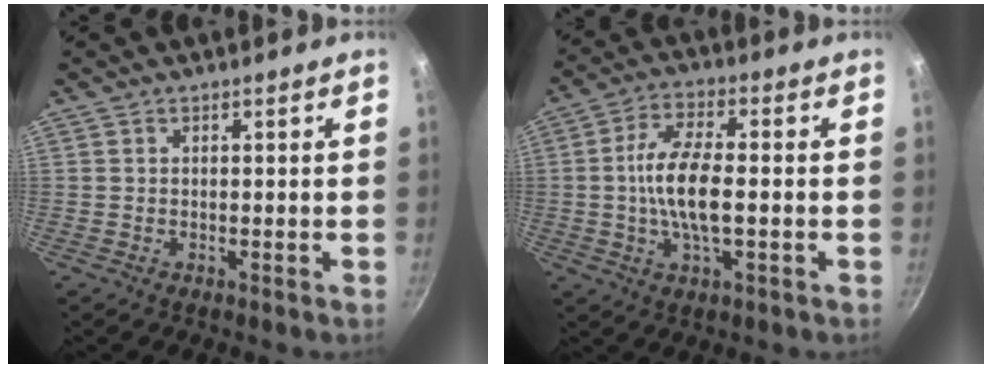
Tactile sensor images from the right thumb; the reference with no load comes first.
{"total": 10.6, "force": [-0.7, 4.1, 9.7], "torque": [-0.185, 0.015, -0.022]}